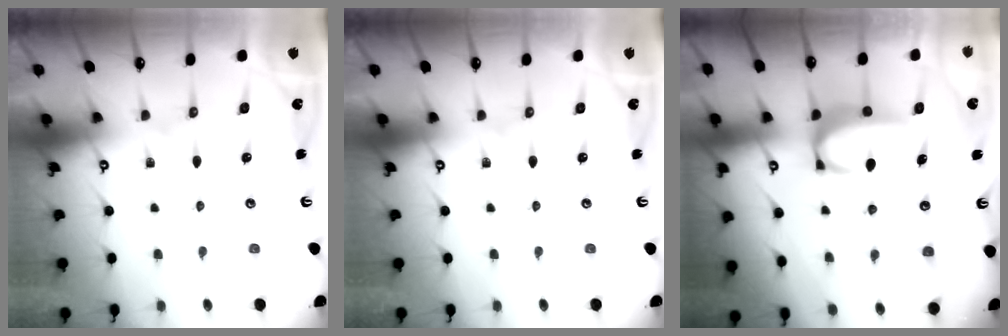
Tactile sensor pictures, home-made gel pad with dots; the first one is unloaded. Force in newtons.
{"total": 0.0}
{"total": 2.9, "press": 2.8, "slide": 0.5}